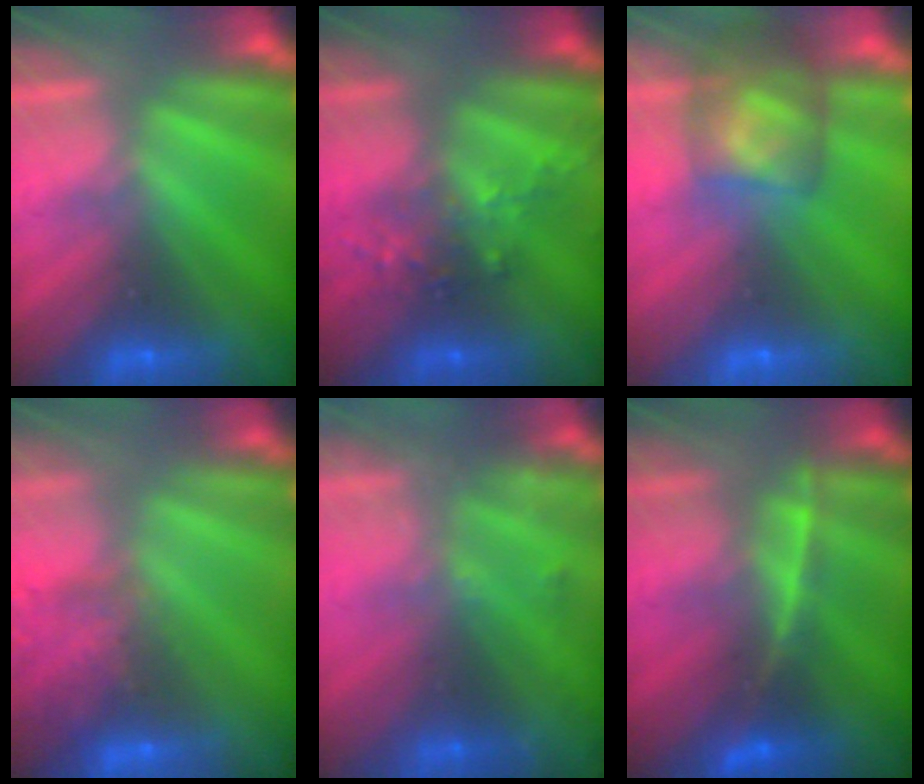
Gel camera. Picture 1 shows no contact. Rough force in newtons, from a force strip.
{"total": 2.6}
{"total": 7.0}
{"total": 8.3}
{"total": 2.0}
{"total": 2.4}